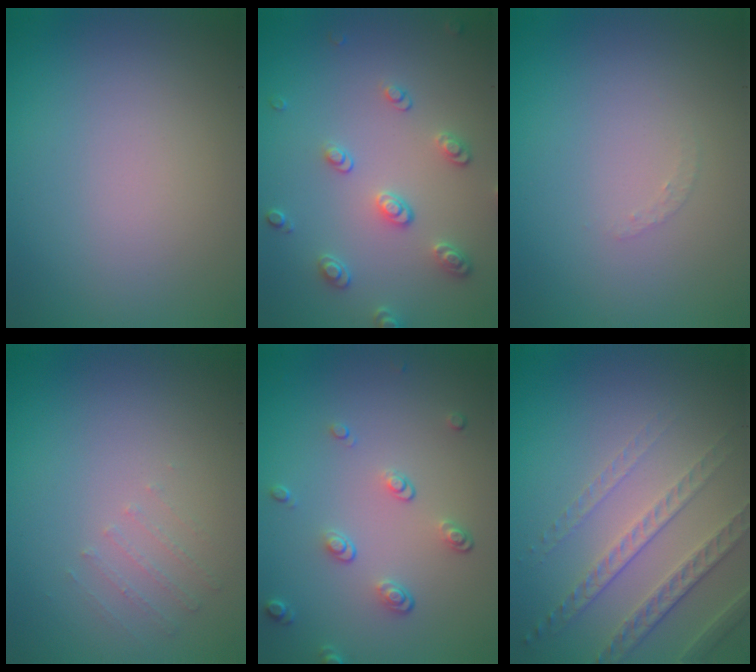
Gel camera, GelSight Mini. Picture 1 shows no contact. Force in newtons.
{"total": 2.7, "press": 2.6, "slide": 0.4}
{"total": 0.7, "press": 0.7, "slide": 0.1}
{"total": 0.6, "press": 0.5, "slide": 0.4}
{"total": 2.2, "press": 1.4, "slide": 1.7}
{"total": 4.8, "press": 3.1, "slide": 3.7}